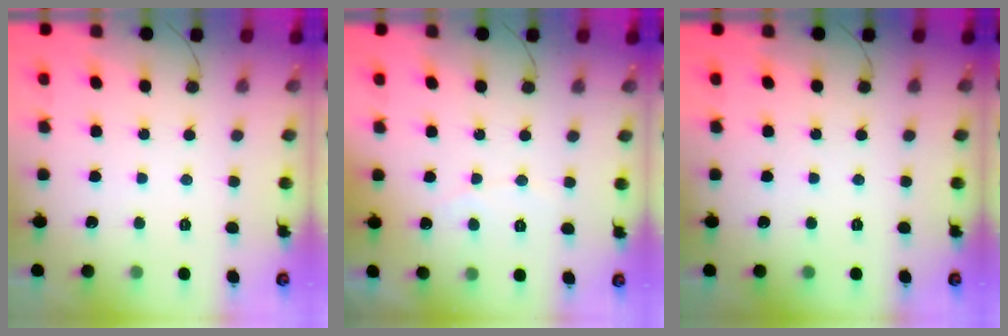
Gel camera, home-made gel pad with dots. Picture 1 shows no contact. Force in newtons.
{"total": 2.4, "press": 2.4, "slide": 0.1}
{"total": 0.0}